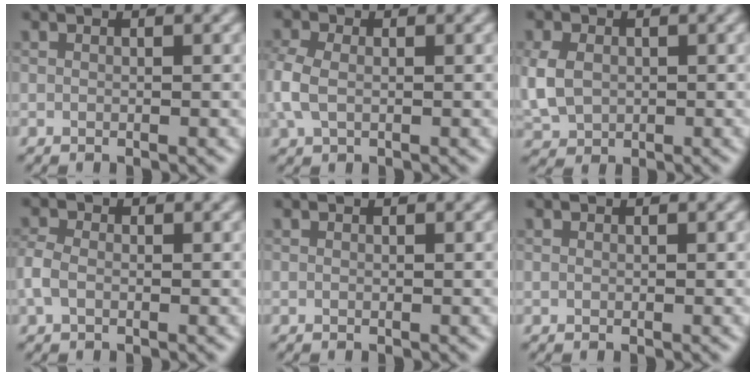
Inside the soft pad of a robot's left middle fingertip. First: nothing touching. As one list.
[{"total": 3.3, "force": [-0.3, 2.3, 2.4], "torque": [-0.065, 0.000, -0.012]}, {"total": 4.3, "force": [-0.1, 3.4, 2.6], "torque": [-0.068, -0.005, 0.004]}, {"total": 2.1, "force": [-0.6, 1.4, 1.5], "torque": [-0.037, 0.005, -0.017]}, {"total": 0.0}, {"total": 0.0}]